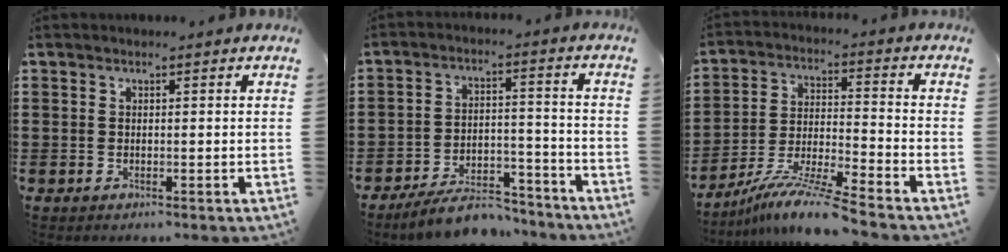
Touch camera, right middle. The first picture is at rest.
{"total": 8.2, "force": [-7.3, 2.0, 3.1], "torque": [-0.042, 0.022, -0.133]}
{"total": 9.3, "force": [-8.1, -0.5, 4.5], "torque": [-0.088, -0.003, -0.160]}